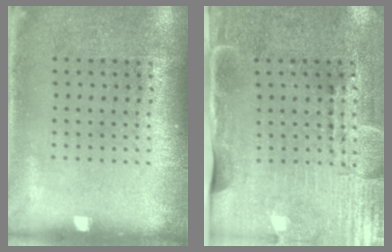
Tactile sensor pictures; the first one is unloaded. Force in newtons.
{"total": 4.4, "press": 3.7, "slide": 2.4}